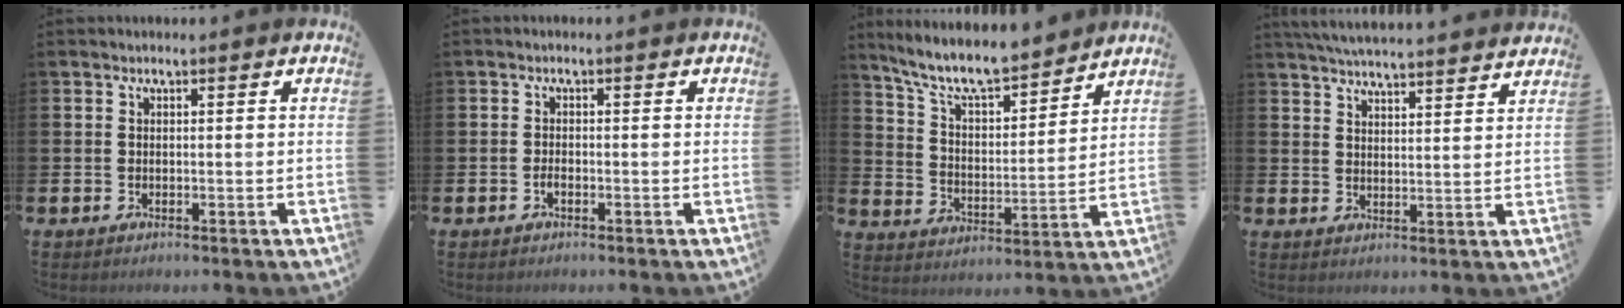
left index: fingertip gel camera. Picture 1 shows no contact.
{"total": 0.9, "force": [-0.5, 0.4, 0.6], "torque": [-0.019, 0.000, -0.009]}
{"total": 8.8, "force": [8.0, 1.7, 3.2], "torque": [-0.090, -0.058, 0.139]}
{"total": 5.3, "force": [5.2, -0.1, 0.7], "torque": [-0.022, -0.034, 0.092]}